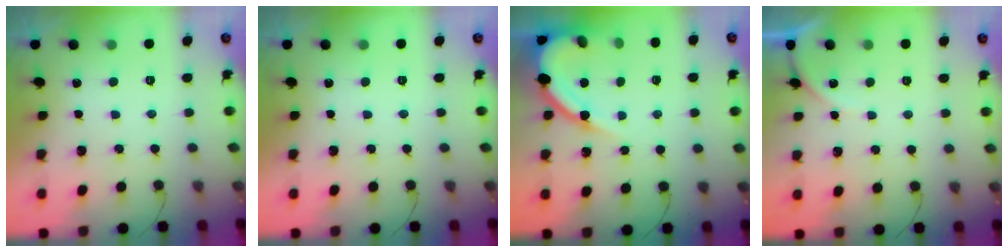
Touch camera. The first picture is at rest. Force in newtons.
{"total": 0.0}
{"total": 11.0, "press": 11.0, "slide": 1.0}
{"total": 4.5, "press": 4.5, "slide": 0.7}